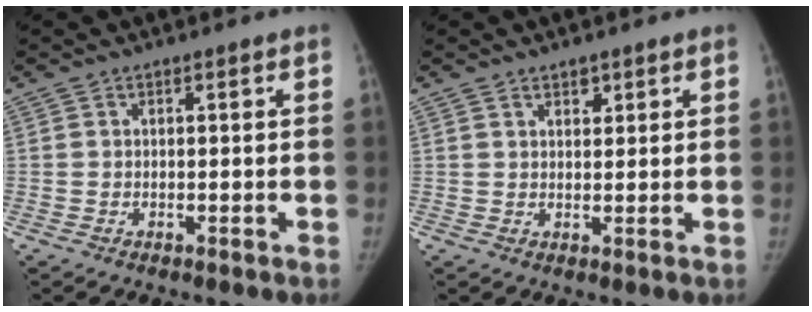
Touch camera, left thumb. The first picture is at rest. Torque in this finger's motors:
{"motor_torque": [-0.28, -0.16, -0.18, -0.18, 0.00]}